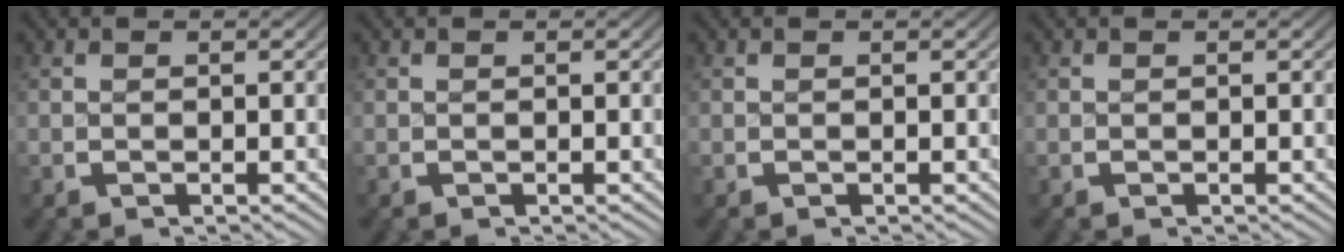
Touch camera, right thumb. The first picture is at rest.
{"total": 0.0}
{"total": 0.0}
{"total": 0.0}